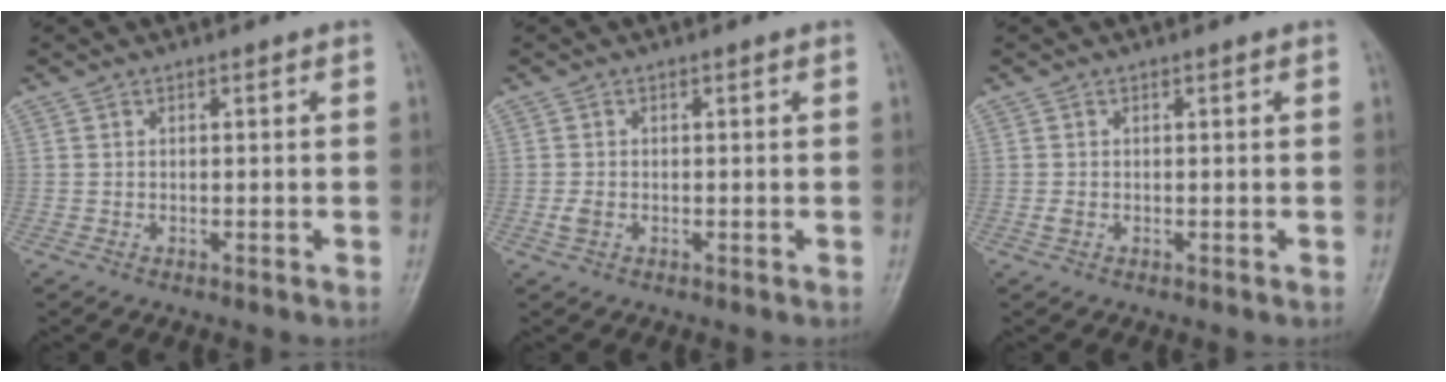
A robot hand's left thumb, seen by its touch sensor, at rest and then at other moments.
{"total": 1.7, "force": [-0.3, 1.1, 1.2], "torque": [-0.025, 0.001, -0.005]}
{"total": 1.0, "force": [0.0, 0.7, 0.8], "torque": [-0.016, 0.003, 0.002]}